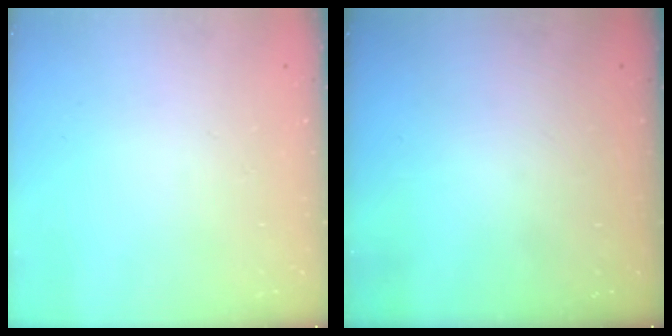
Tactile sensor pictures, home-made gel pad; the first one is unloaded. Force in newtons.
{"total": 0.0}